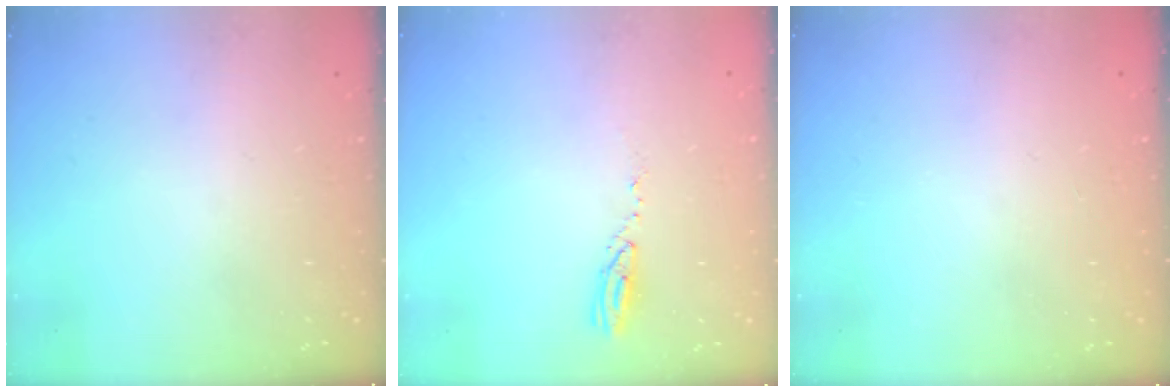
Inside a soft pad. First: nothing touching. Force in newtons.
{"total": 3.8, "press": 3.8, "slide": 0.2}
{"total": 0.0}